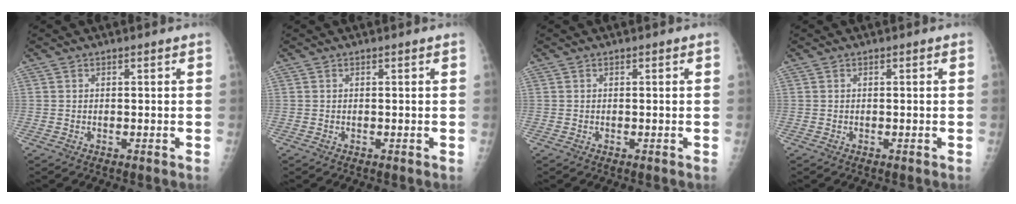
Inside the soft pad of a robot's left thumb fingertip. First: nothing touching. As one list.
[{"total": 0.0}, {"total": 0.0}, {"total": 0.0}]